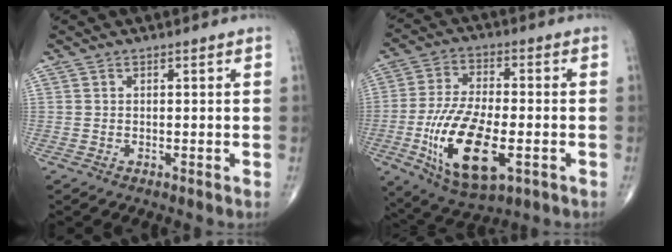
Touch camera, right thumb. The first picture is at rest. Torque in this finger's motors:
{"motor_torque": [1.19, 1.34, 1.23, 0.16, 0.58]}